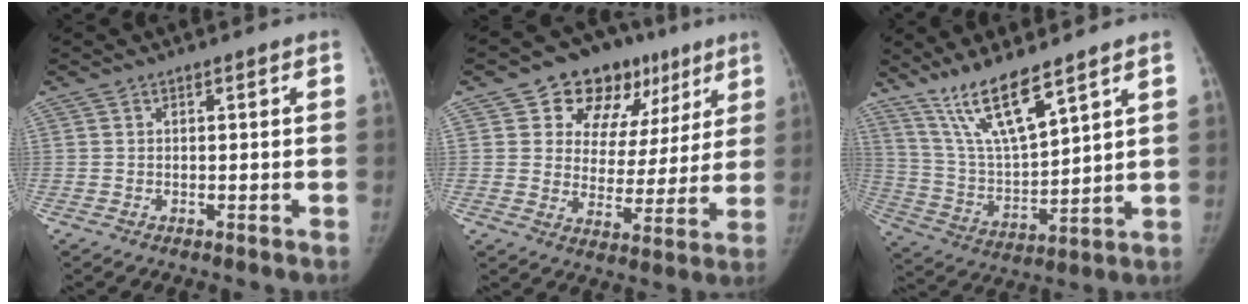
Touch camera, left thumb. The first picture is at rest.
{"total": 17.7, "force": [9.6, 12.2, 8.4], "torque": [-0.052, -0.011, 0.138]}
{"total": 13.0, "force": [9.5, 2.1, 8.6], "torque": [-0.158, -0.057, 0.198]}